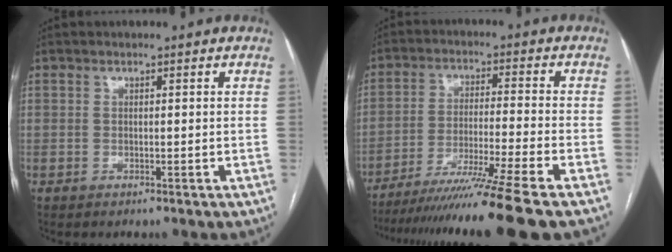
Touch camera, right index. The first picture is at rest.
{"total": 15.5, "force": [-12.4, -3.4, 8.6], "torque": [-0.137, -0.051, -0.202]}